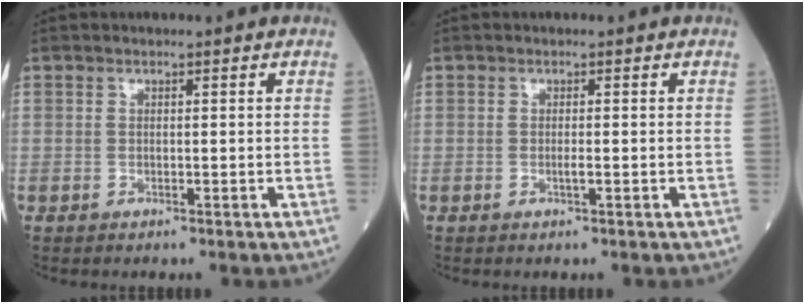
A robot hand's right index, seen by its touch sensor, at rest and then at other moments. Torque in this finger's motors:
{"motor_torque": [0.21, 0.14, 0.20, 0.04]}